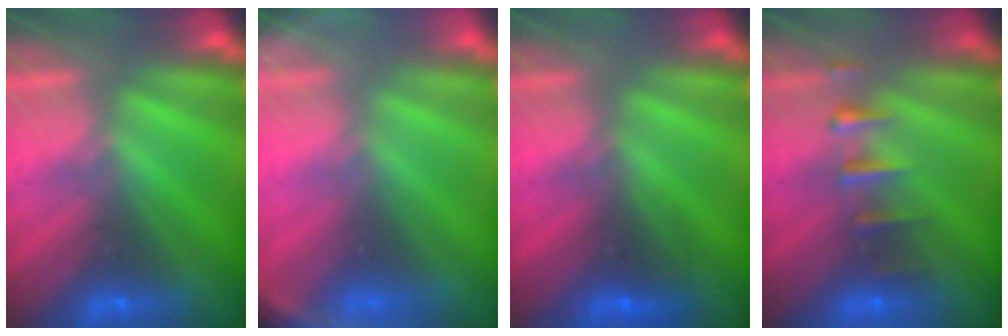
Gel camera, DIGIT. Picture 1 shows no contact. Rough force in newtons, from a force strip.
{"total": 3.5}
{"total": 2.5}
{"total": 2.4}